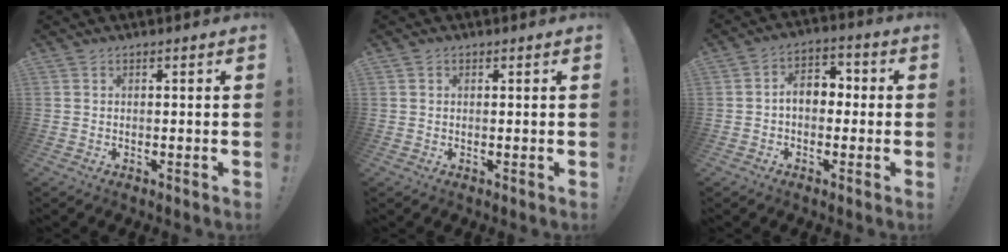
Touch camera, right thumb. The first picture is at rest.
{"total": 0.7, "force": [0.3, 0.6, 0.1], "torque": [0.000, 0.001, 0.005]}
{"total": 8.0, "force": [0.2, 5.4, 6.0], "torque": [-0.097, 0.014, 0.006]}